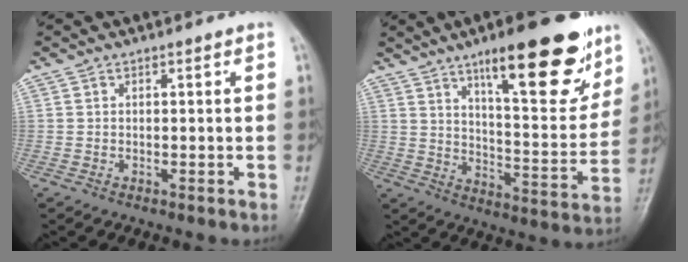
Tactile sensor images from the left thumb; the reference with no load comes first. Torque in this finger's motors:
{"motor_torque": [2.49, 1.59, 1.61, -1.16, 0.11]}